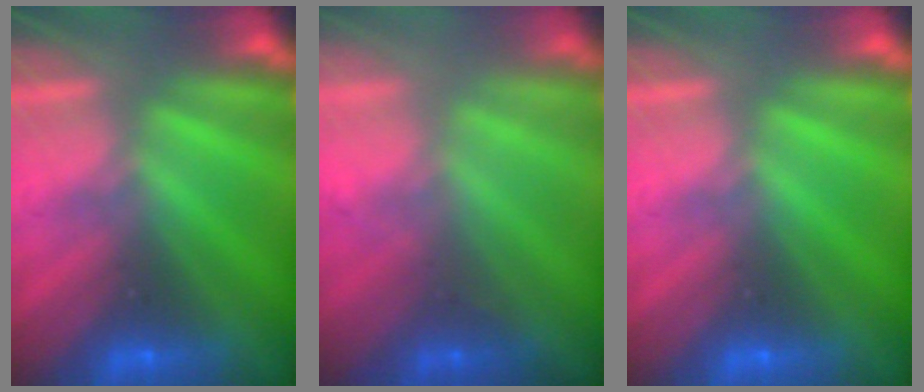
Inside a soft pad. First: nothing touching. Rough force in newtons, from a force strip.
{"total": 1.1}
{"total": 0.0}